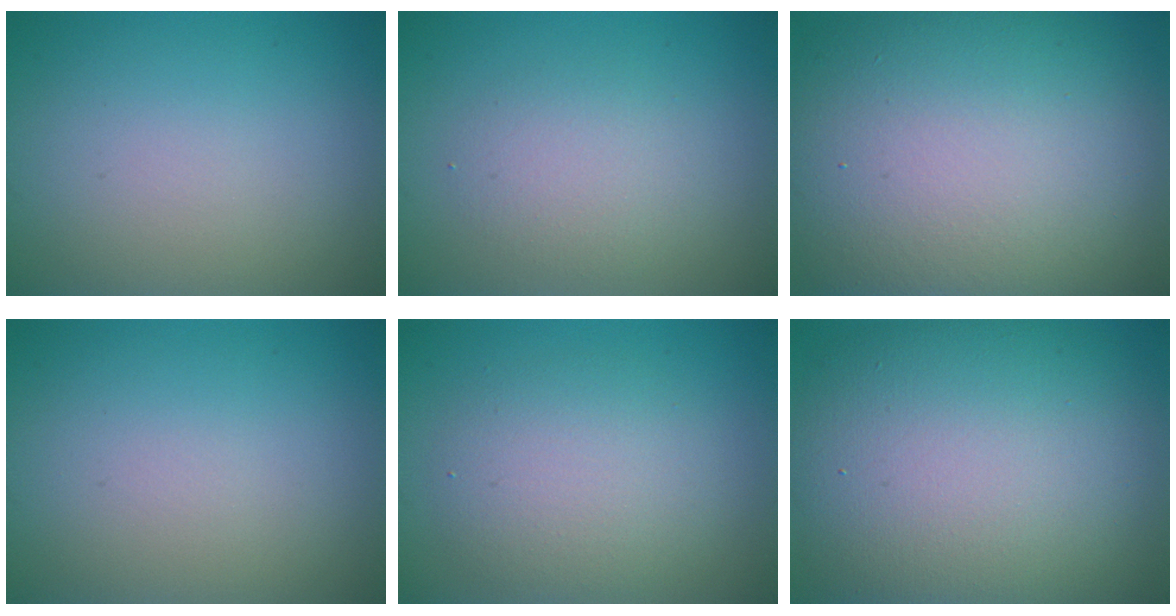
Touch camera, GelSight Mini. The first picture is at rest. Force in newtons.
{"total": 2.5, "press": 2.5, "slide": 0.2}
{"total": 16.3, "press": 16.3, "slide": 1.0}
{"total": 0.0}
{"total": 4.3, "press": 4.3, "slide": 0.1}
{"total": 13.7, "press": 13.6, "slide": 1.5}